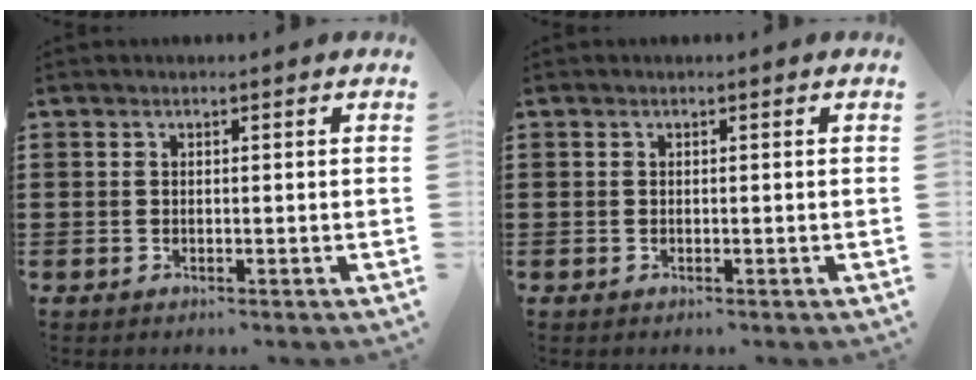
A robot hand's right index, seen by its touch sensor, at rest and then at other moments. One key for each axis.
{"total": 0.0}